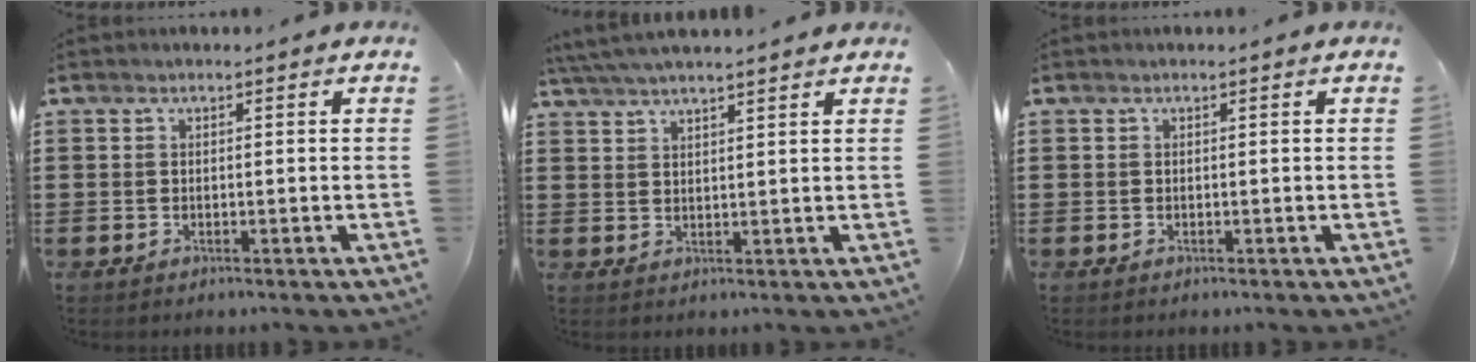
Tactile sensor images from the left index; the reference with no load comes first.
{"total": 4.0, "force": [3.6, 0.1, 1.7], "torque": [-0.043, -0.005, 0.067]}
{"total": 0.0}